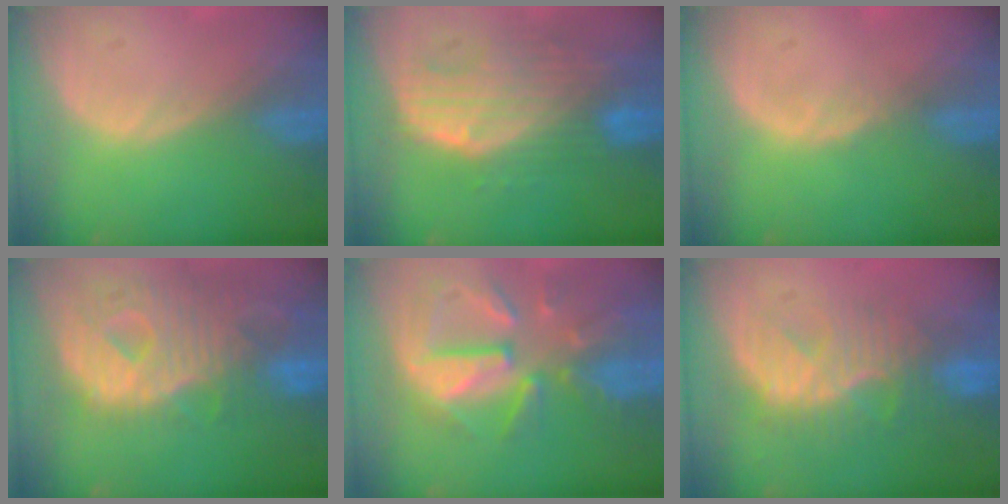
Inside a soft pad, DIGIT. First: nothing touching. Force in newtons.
{"total": 9.9, "press": 8.6, "slide": 4.8}
{"total": 0.9, "press": 0.9, "slide": 0.2}
{"total": 12.8, "press": 11.0, "slide": 6.6}
{"total": 11.0, "press": 9.7, "slide": 5.3}
{"total": 8.5, "press": 8.3, "slide": 1.7}